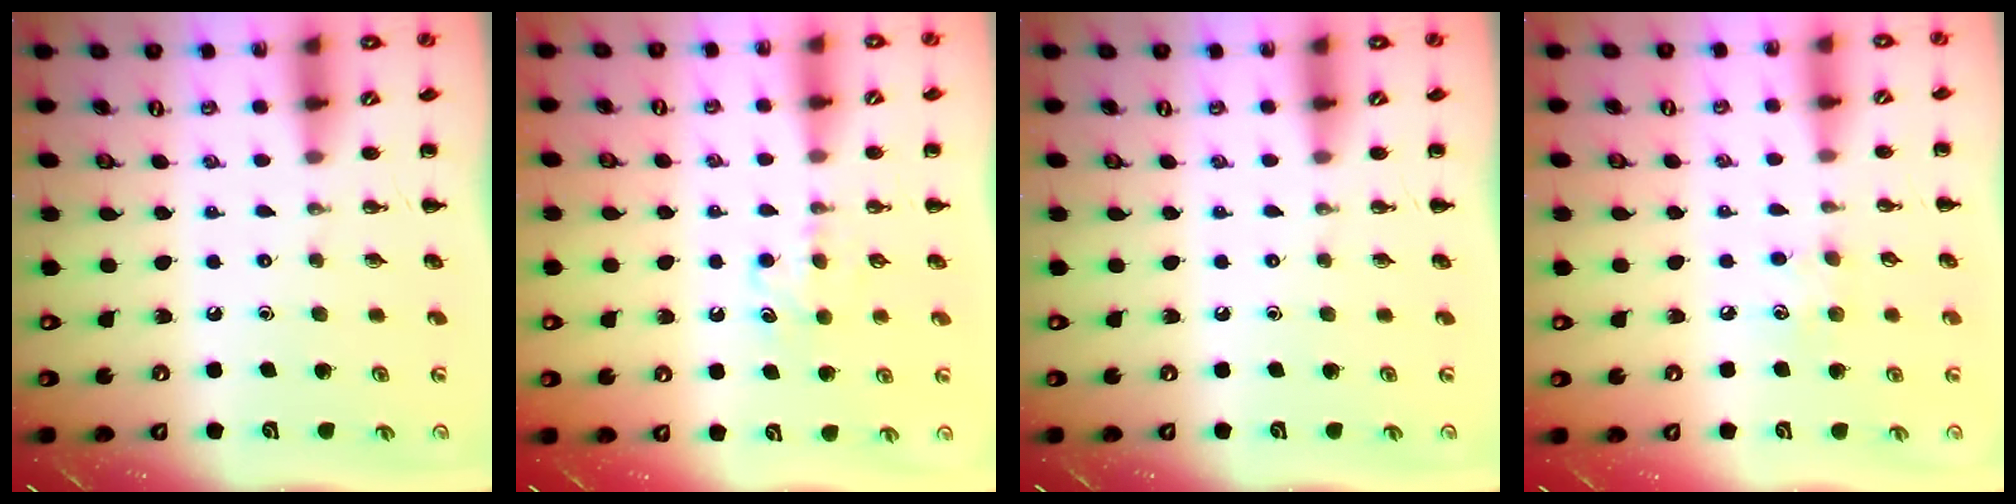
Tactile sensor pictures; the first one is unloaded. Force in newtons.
{"total": 5.6, "press": 5.4, "slide": 1.6}
{"total": 0.0}
{"total": 5.9, "press": 5.8, "slide": 1.4}